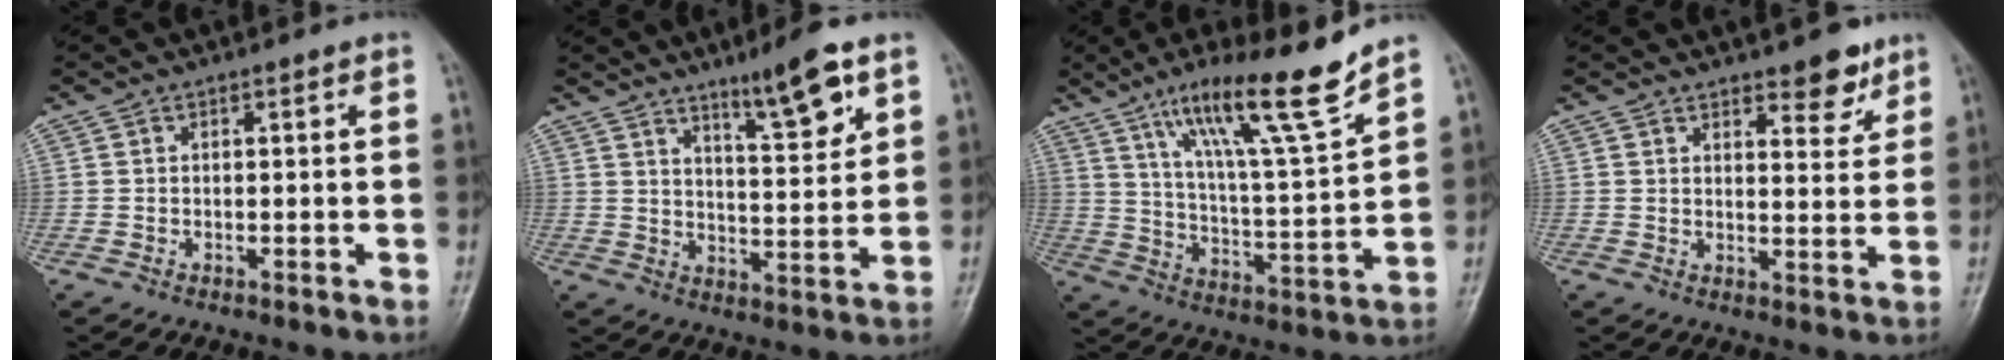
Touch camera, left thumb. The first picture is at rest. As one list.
[{"total": 9.6, "force": [6.0, 1.6, 7.3], "torque": [-0.109, -0.041, 0.099]}, {"total": 16.5, "force": [11.5, 1.1, 11.8], "torque": [-0.186, -0.063, 0.197]}, {"total": 5.9, "force": [4.2, 2.3, 3.3], "torque": [-0.021, -0.028, 0.057]}]